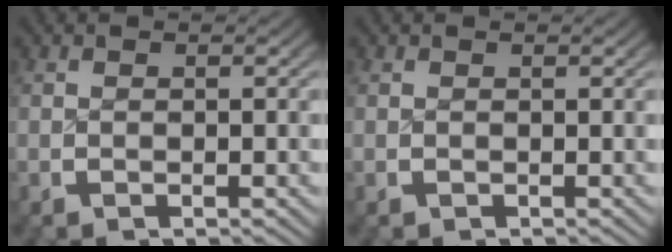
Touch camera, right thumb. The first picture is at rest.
{"total": 0.6, "force": [0.3, -0.3, -0.4], "torque": [0.007, 0.000, 0.006]}